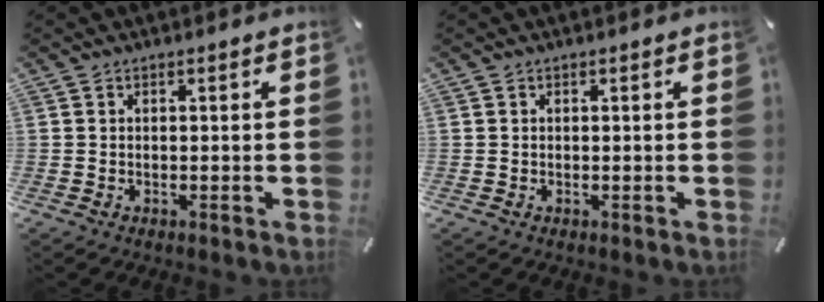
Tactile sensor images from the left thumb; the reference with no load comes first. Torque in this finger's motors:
{"motor_torque": [-0.06, 0.14, 0.04, 0.03, 0.00]}